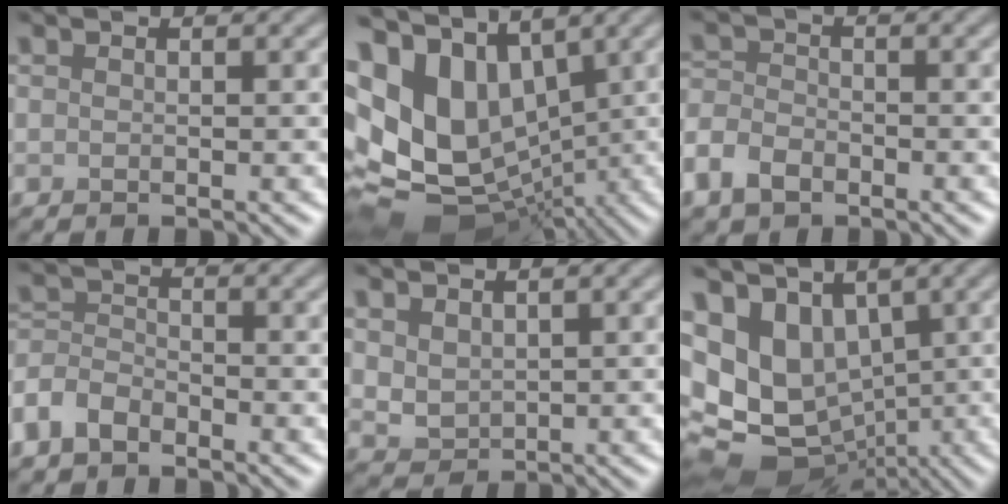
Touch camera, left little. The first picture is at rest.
{"total": 13.7, "force": [1.7, 10.2, 9.1], "torque": [-0.188, -0.004, 0.048]}
{"total": 3.7, "force": [-2.2, 2.3, 1.9], "torque": [-0.043, -0.002, -0.056]}
{"total": 3.3, "force": [-2.4, 1.8, 1.4], "torque": [-0.030, 0.003, -0.060]}
{"total": 2.1, "force": [1.0, 1.5, 1.1], "torque": [-0.027, -0.005, 0.027]}
{"total": 10.4, "force": [0.2, 8.3, 6.2], "torque": [-0.119, -0.021, 0.031]}